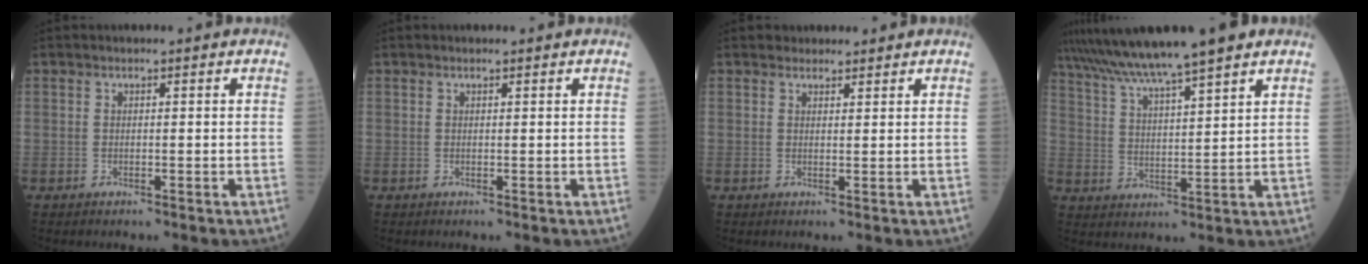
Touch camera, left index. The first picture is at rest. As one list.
[{"total": 0.7, "force": [0.7, 0.1, 0.3], "torque": [-0.008, 0.007, 0.011]}, {"total": 2.5, "force": [2.3, 1.0, 0.1], "torque": [0.001, 0.015, 0.034]}, {"total": 13.2, "force": [10.9, -0.2, 7.4], "torque": [-0.136, 0.024, 0.183]}]